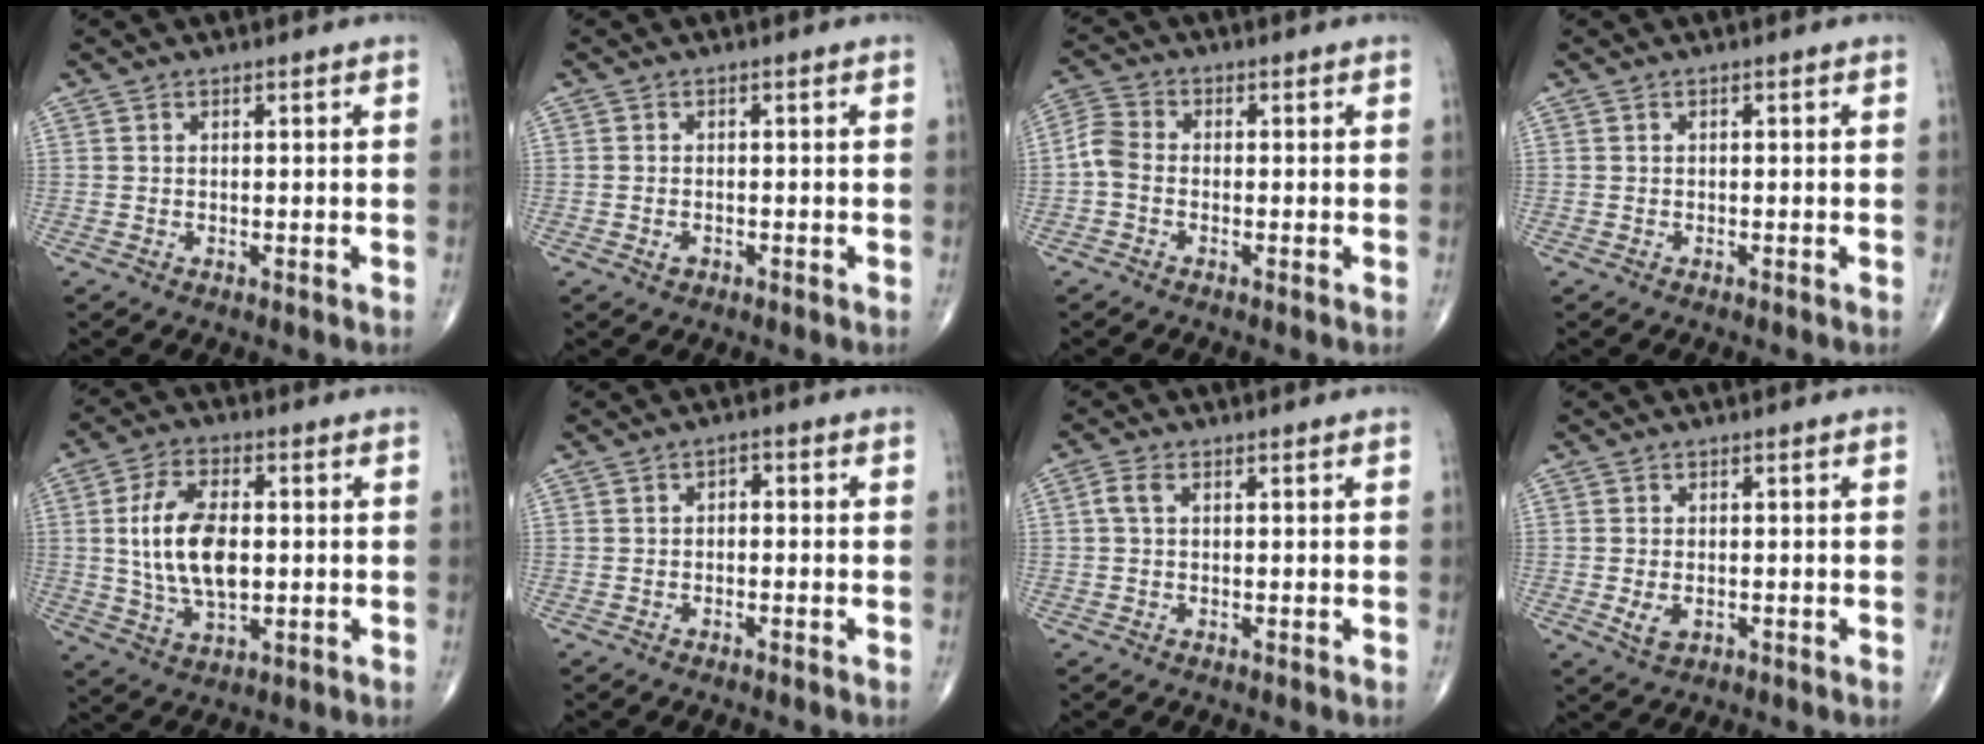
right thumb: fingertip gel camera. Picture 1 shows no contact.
{"total": 1.1, "force": [-0.5, 0.7, 0.6], "torque": [-0.010, 0.005, -0.008]}
{"total": 4.1, "force": [-1.0, 2.9, 2.8], "torque": [-0.061, 0.011, -0.033]}
{"total": 0.0}
{"total": 13.3, "force": [0.7, 7.1, 11.3], "torque": [-0.209, 0.000, 0.015]}
{"total": 1.5, "force": [-0.2, 1.1, 1.0], "torque": [-0.004, 0.009, -0.011]}
{"total": 2.0, "force": [0.3, 1.2, 1.7], "torque": [-0.038, 0.006, 0.005]}
{"total": 3.0, "force": [-0.6, 1.9, 2.3], "torque": [-0.039, -0.002, -0.007]}